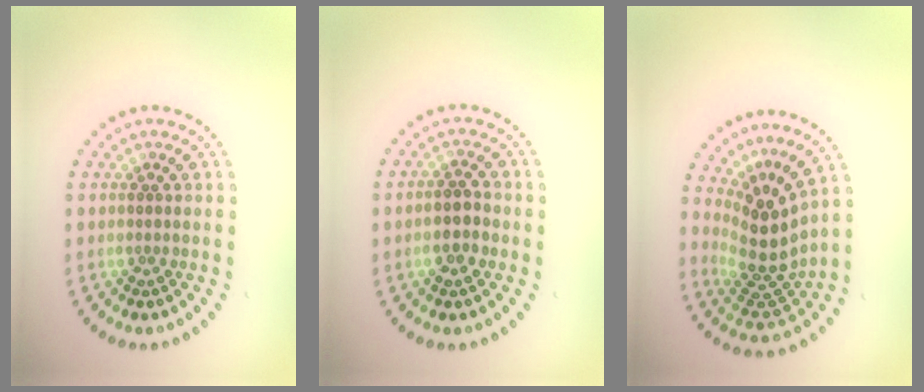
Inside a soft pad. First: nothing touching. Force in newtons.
{"total": 1.9, "press": 1.8, "slide": 0.2}
{"total": 4.4, "press": 3.1, "slide": 3.1}